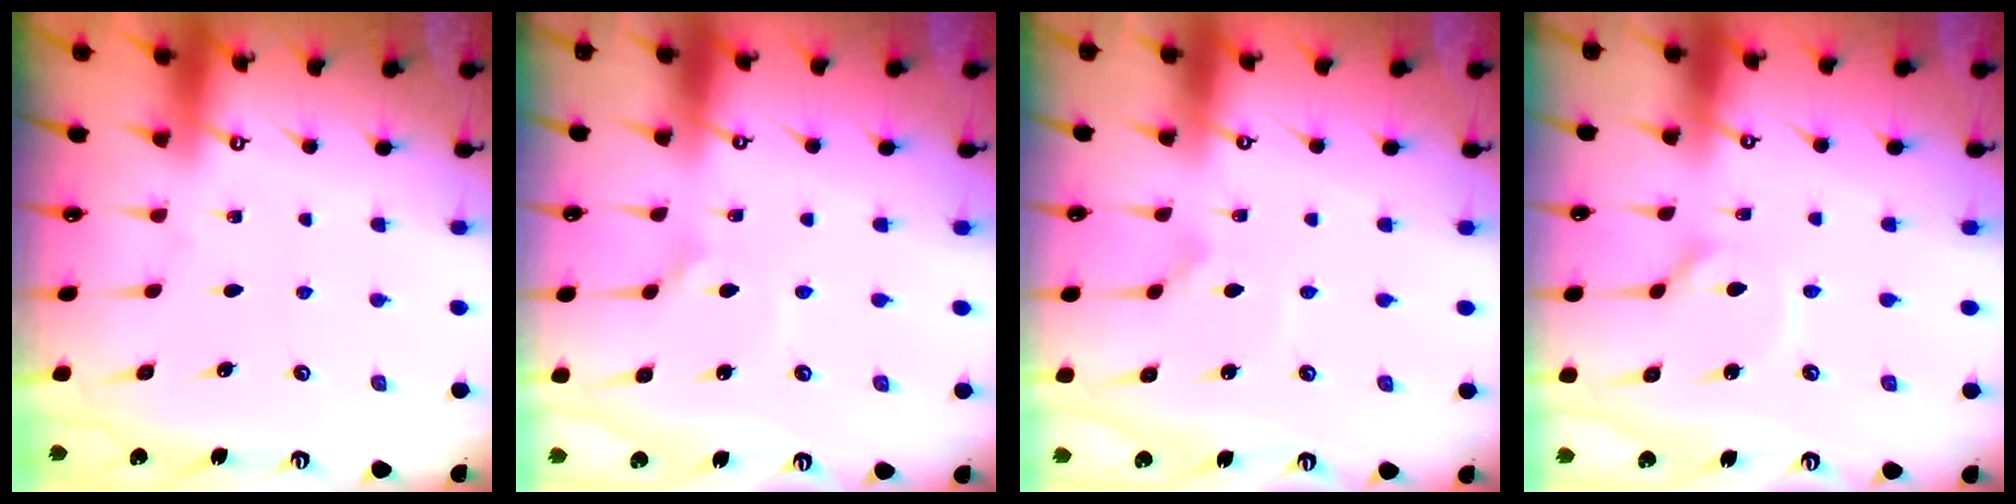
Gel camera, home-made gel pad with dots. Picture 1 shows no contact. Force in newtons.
{"total": 2.2, "press": 2.2, "slide": 0.1}
{"total": 2.9, "press": 2.9, "slide": 0.2}
{"total": 2.7, "press": 2.6, "slide": 0.7}